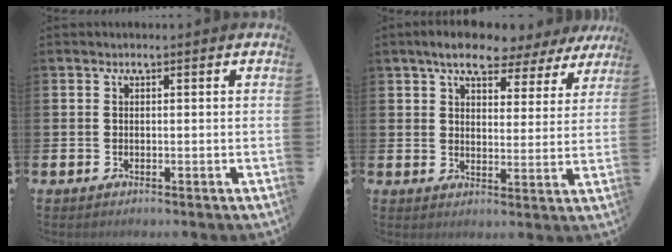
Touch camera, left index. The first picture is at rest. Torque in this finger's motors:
{"motor_torque": [1.25, -0.89, 1.05, 0.21]}